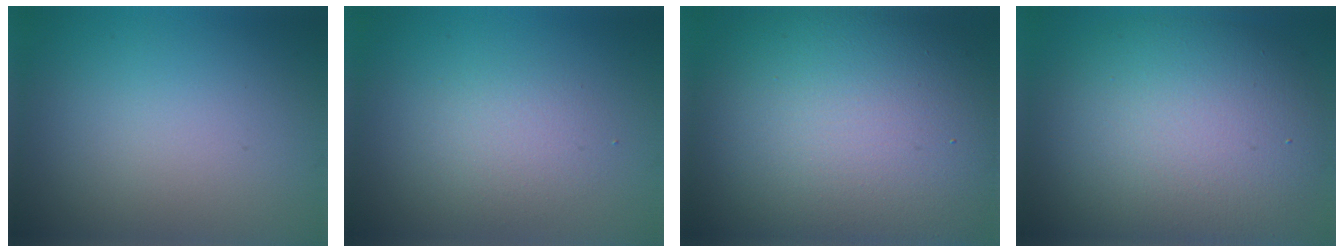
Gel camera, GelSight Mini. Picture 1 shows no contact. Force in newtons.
{"total": 2.1, "press": 2.1, "slide": 0.2}
{"total": 16.5, "press": 16.5, "slide": 0.9}
{"total": 11.5, "press": 11.4, "slide": 0.6}